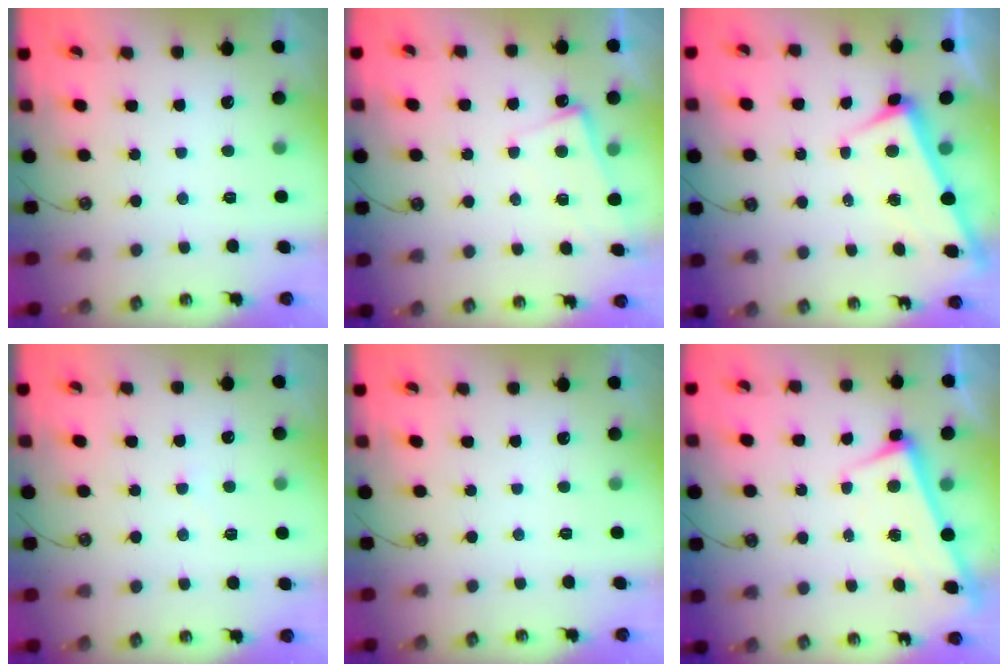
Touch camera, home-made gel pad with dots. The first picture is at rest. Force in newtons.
{"total": 4.2, "press": 4.1, "slide": 0.3}
{"total": 2.0, "press": 1.9, "slide": 0.6}
{"total": 3.6, "press": 3.6, "slide": 0.4}
{"total": 0.0}
{"total": 2.6, "press": 2.6, "slide": 0.3}